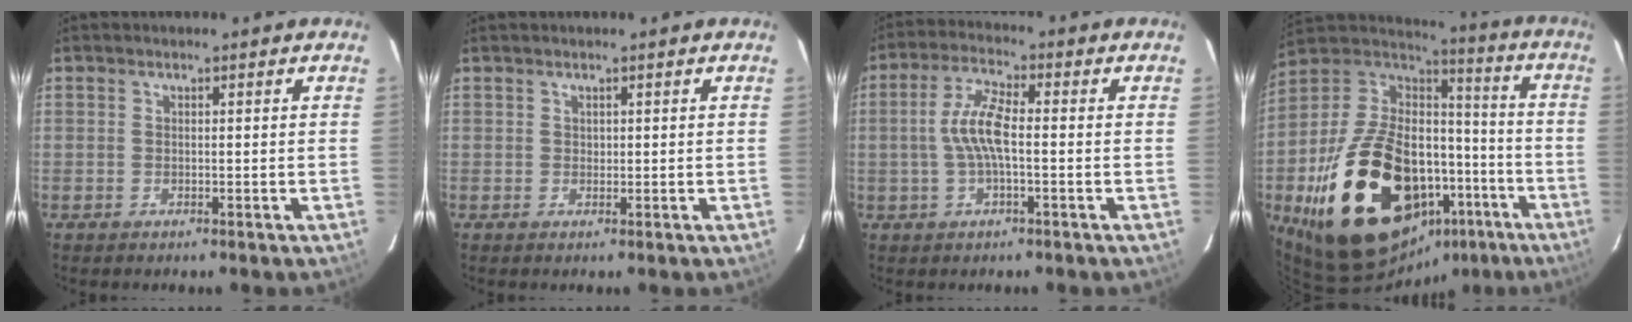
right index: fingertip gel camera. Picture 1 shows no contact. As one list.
[{"total": 0.8, "force": [0.6, -0.1, -0.6], "torque": [0.014, 0.000, 0.012]}, {"total": 7.1, "force": [-0.6, 1.8, 6.9], "torque": [-0.140, 0.011, -0.012]}, {"total": 32.4, "force": [-13.9, 18.6, 22.6], "torque": [-0.423, 0.016, -0.194]}]